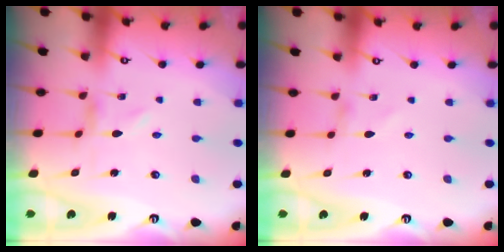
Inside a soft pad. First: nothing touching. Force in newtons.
{"total": 1.1, "press": 1.1, "slide": 0.1}